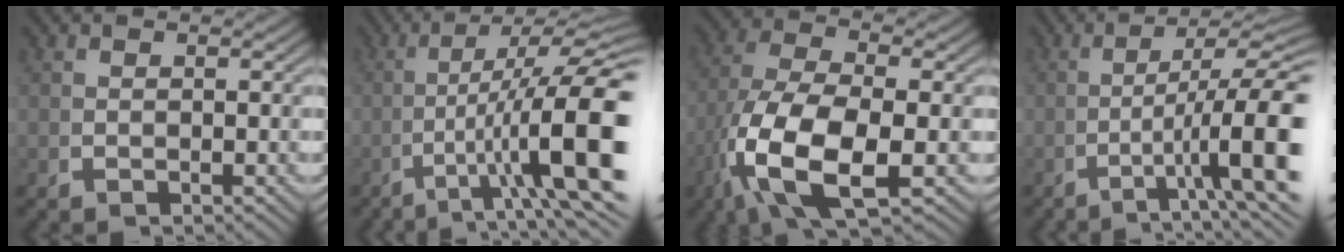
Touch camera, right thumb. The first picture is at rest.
{"total": 11.1, "force": [-1.2, 4.2, 10.2], "torque": [-0.175, -0.026, 0.001]}
{"total": 10.5, "force": [-1.9, 5.3, 8.9], "torque": [-0.220, -0.050, -0.001]}
{"total": 8.9, "force": [-1.4, 3.4, 8.1], "torque": [-0.130, -0.015, -0.011]}